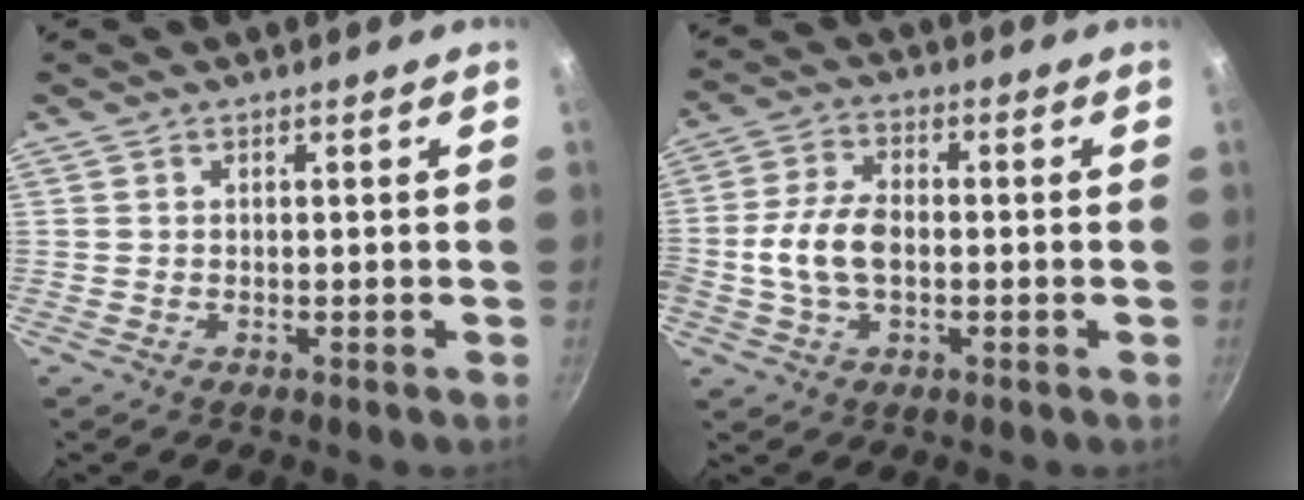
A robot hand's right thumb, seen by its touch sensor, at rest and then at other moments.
{"total": 9.1, "force": [-1.1, 5.6, 7.1], "torque": [-0.136, 0.024, -0.027]}